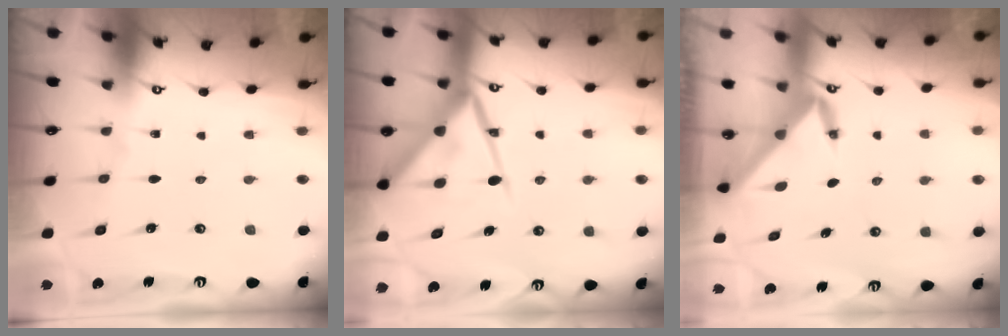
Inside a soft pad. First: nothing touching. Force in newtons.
{"total": 16.5, "press": 16.5, "slide": 1.6}
{"total": 3.4, "press": 3.4, "slide": 0.4}